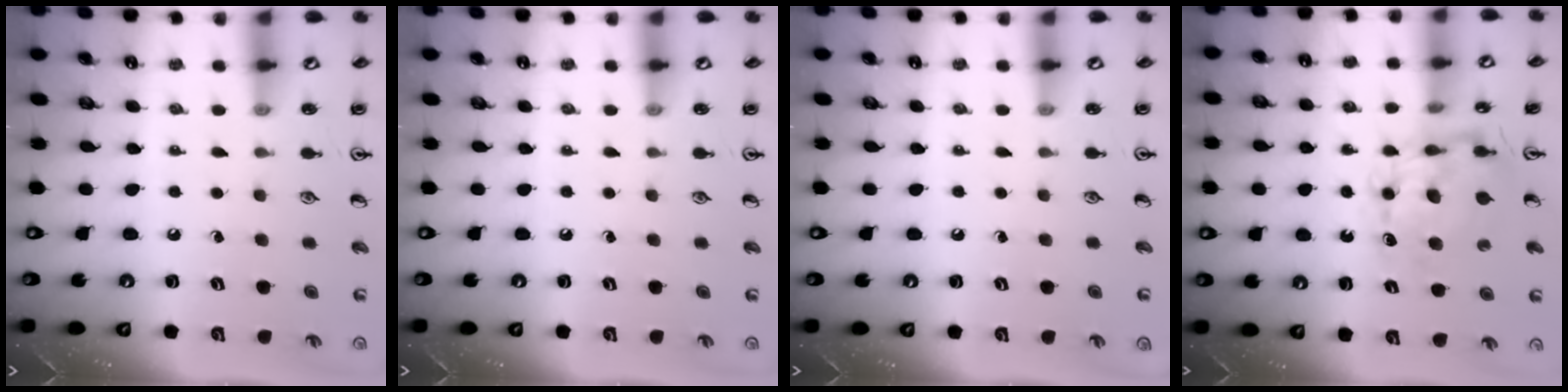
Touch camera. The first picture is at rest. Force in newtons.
{"total": 0.0}
{"total": 0.0}
{"total": 7.7, "press": 7.7, "slide": 0.6}